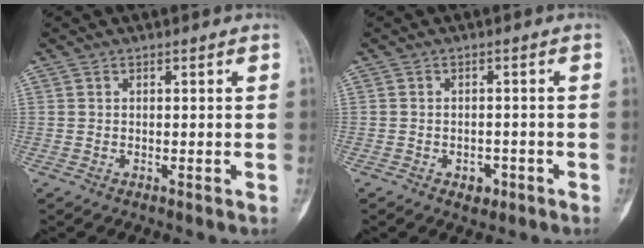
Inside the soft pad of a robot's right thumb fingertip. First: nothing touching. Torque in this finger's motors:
{"motor_torque": [0.29, -0.08, 0.05, -0.31, 0.07]}